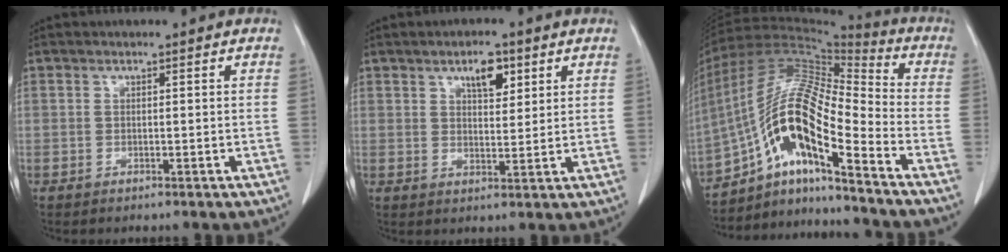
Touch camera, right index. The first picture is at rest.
{"total": 4.8, "force": [2.6, 2.0, 3.5], "torque": [-0.057, -0.001, 0.044]}
{"total": 18.1, "force": [-9.4, 3.2, 15.1], "torque": [-0.301, 0.019, -0.167]}